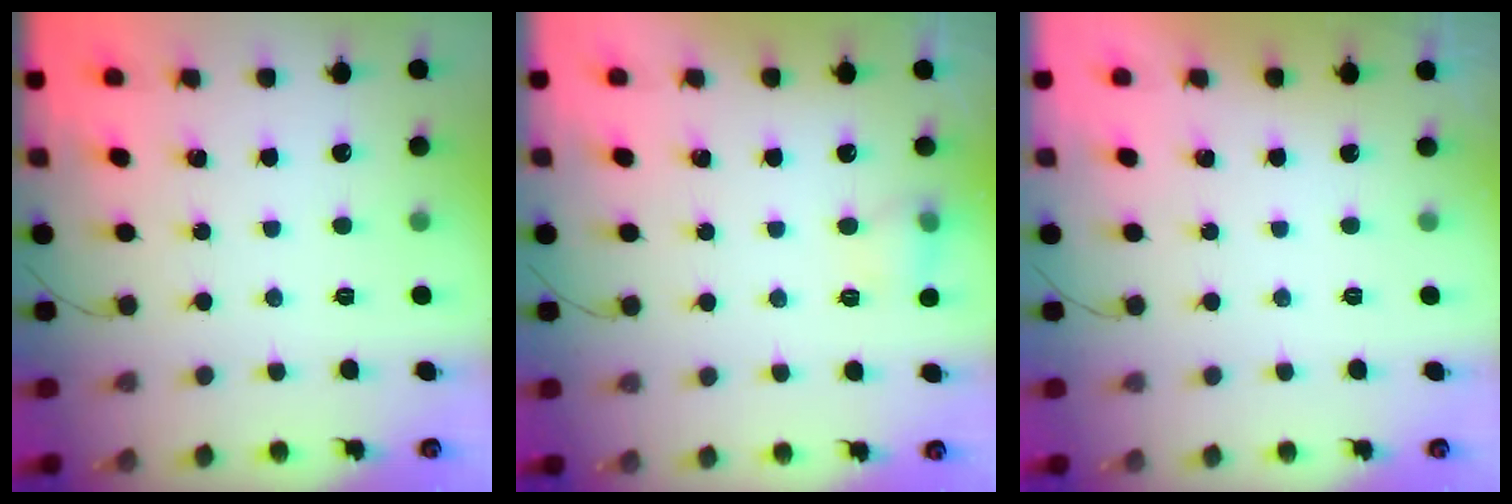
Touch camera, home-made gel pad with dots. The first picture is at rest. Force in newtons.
{"total": 6.2, "press": 5.9, "slide": 1.8}
{"total": 0.0}